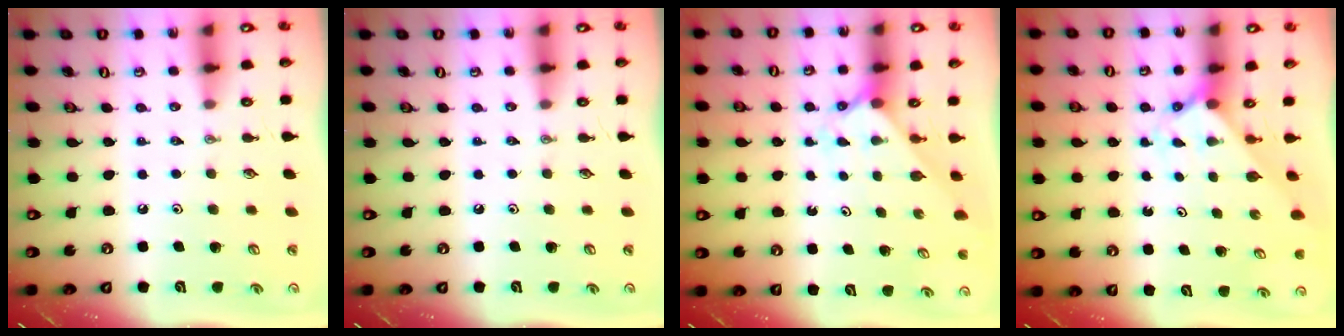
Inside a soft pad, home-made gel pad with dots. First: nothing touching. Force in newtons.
{"total": 0.0}
{"total": 2.1, "press": 2.1, "slide": 0.3}
{"total": 1.8, "press": 1.7, "slide": 0.2}